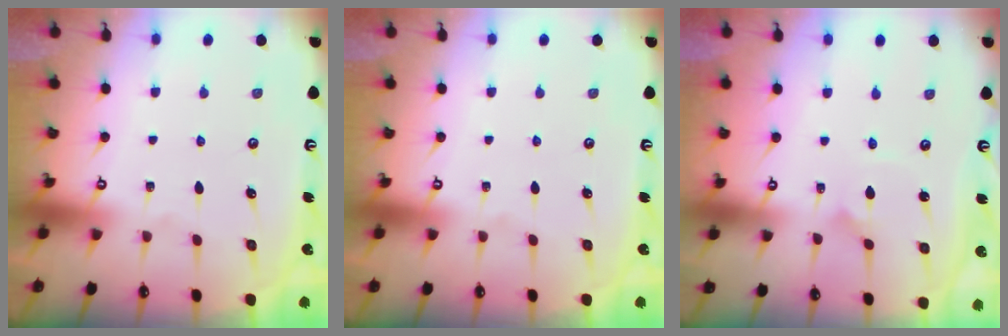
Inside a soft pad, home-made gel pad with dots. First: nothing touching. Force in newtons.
{"total": 0.0}
{"total": 2.3, "press": 2.3, "slide": 0.1}